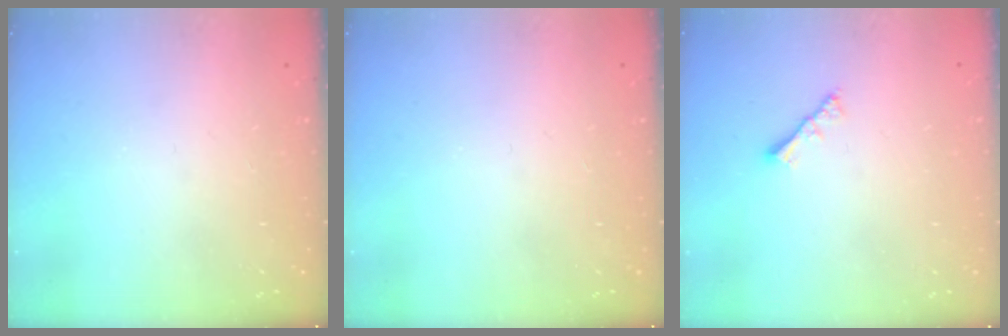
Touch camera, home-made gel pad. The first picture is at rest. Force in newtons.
{"total": 0.0}
{"total": 2.5, "press": 2.4, "slide": 0.5}